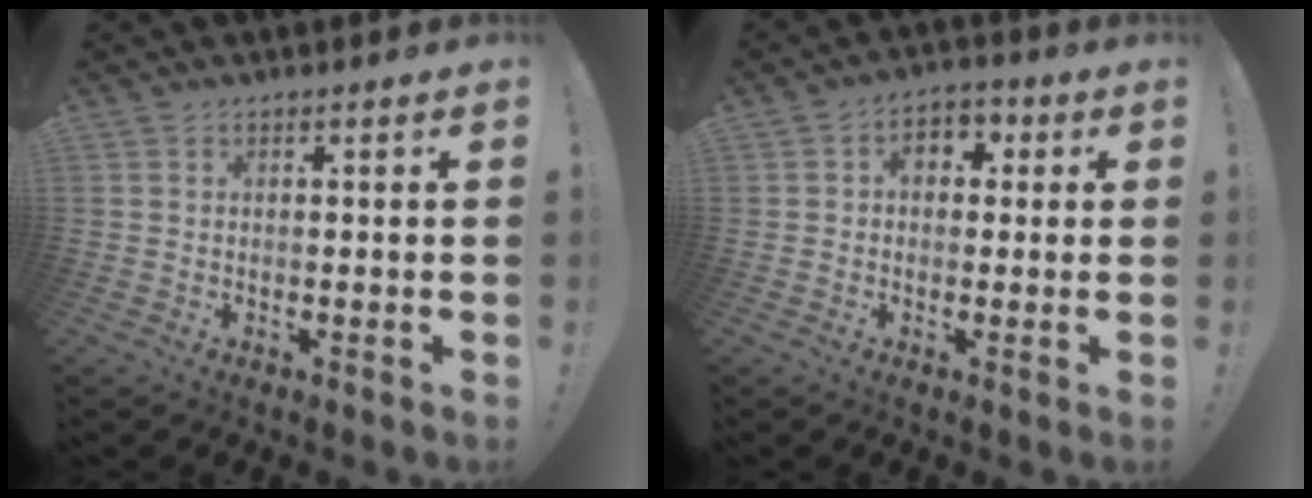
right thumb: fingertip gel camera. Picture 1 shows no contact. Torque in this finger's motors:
{"motor_torque": [0.66, 0.79, 0.53, -0.24, -0.02]}